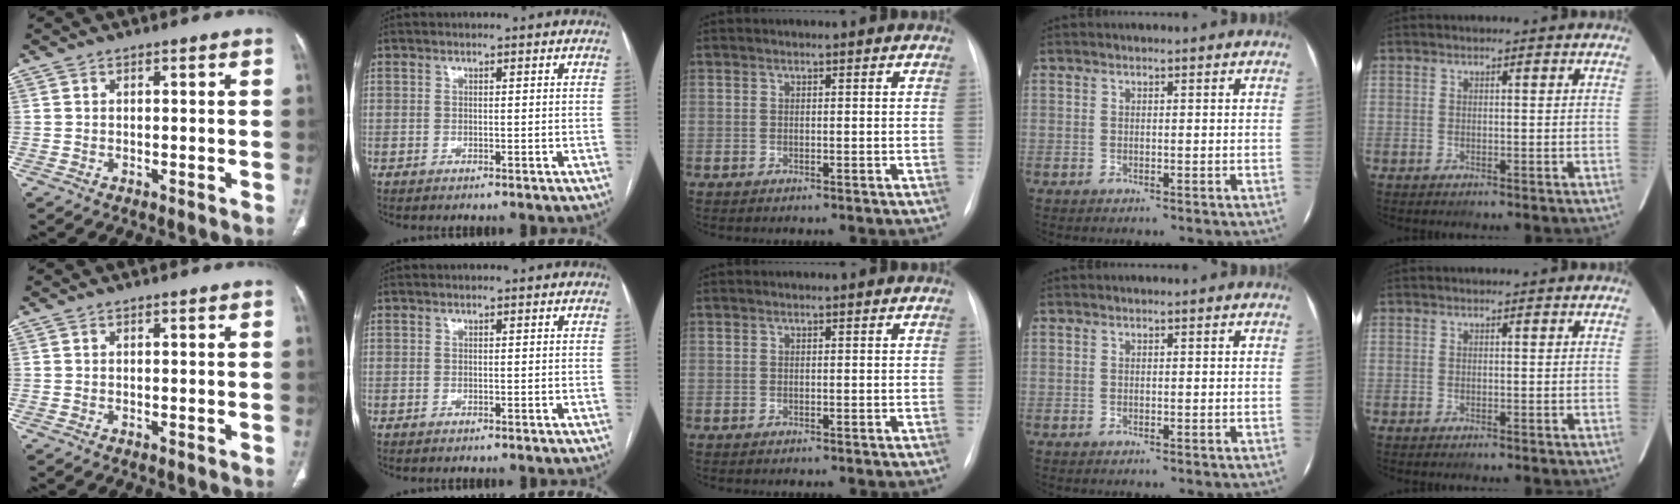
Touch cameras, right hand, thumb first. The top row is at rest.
{}